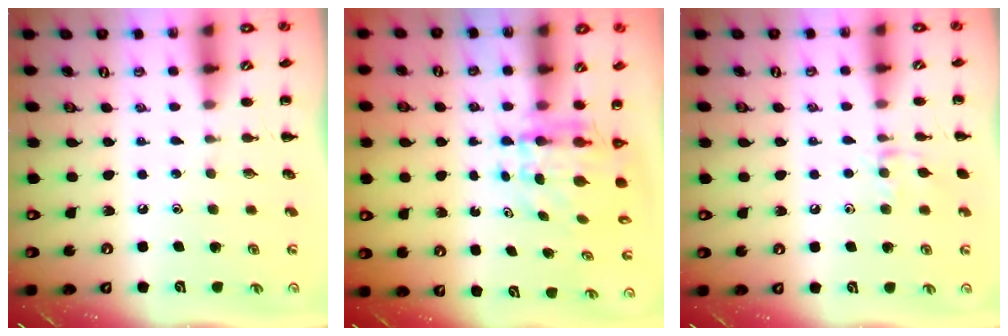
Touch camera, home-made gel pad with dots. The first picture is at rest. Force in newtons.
{"total": 5.5, "press": 5.4, "slide": 0.9}
{"total": 7.8, "press": 7.6, "slide": 1.3}